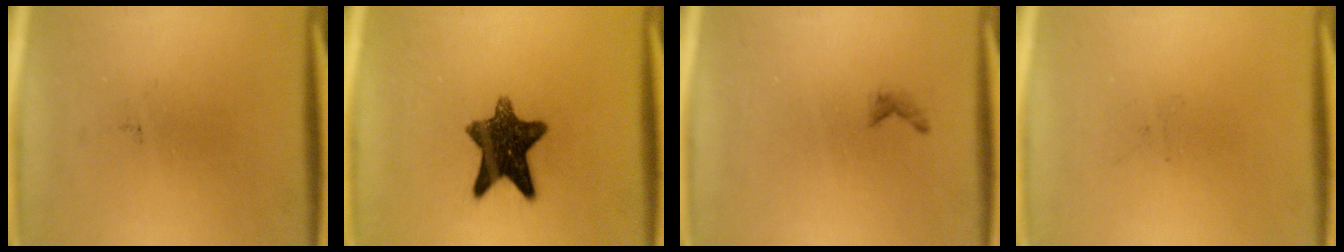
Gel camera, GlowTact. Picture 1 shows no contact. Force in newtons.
{"total": 10.9}
{"total": 0.6}
{"total": 0.0}